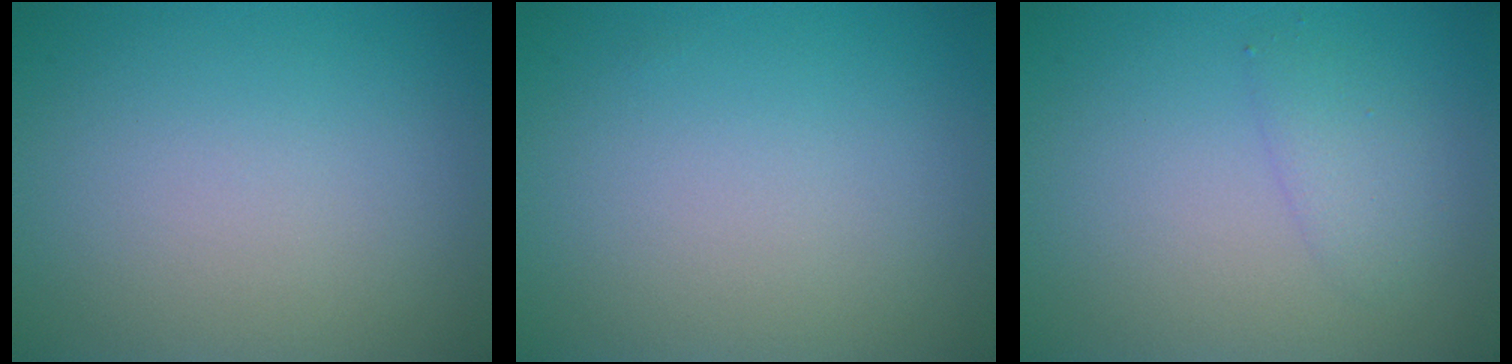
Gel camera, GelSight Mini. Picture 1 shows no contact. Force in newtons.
{"total": 0.0}
{"total": 1.5, "press": 1.5, "slide": 0.1}